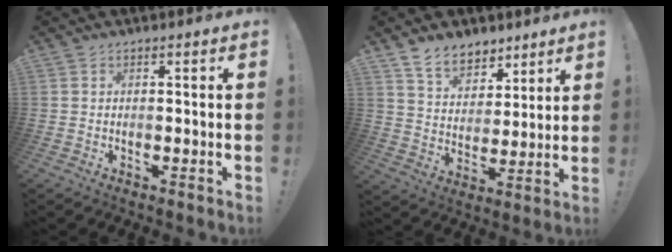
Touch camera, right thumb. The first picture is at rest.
{"total": 10.5, "force": [7.9, 6.1, 3.1], "torque": [-0.052, -0.056, 0.154]}